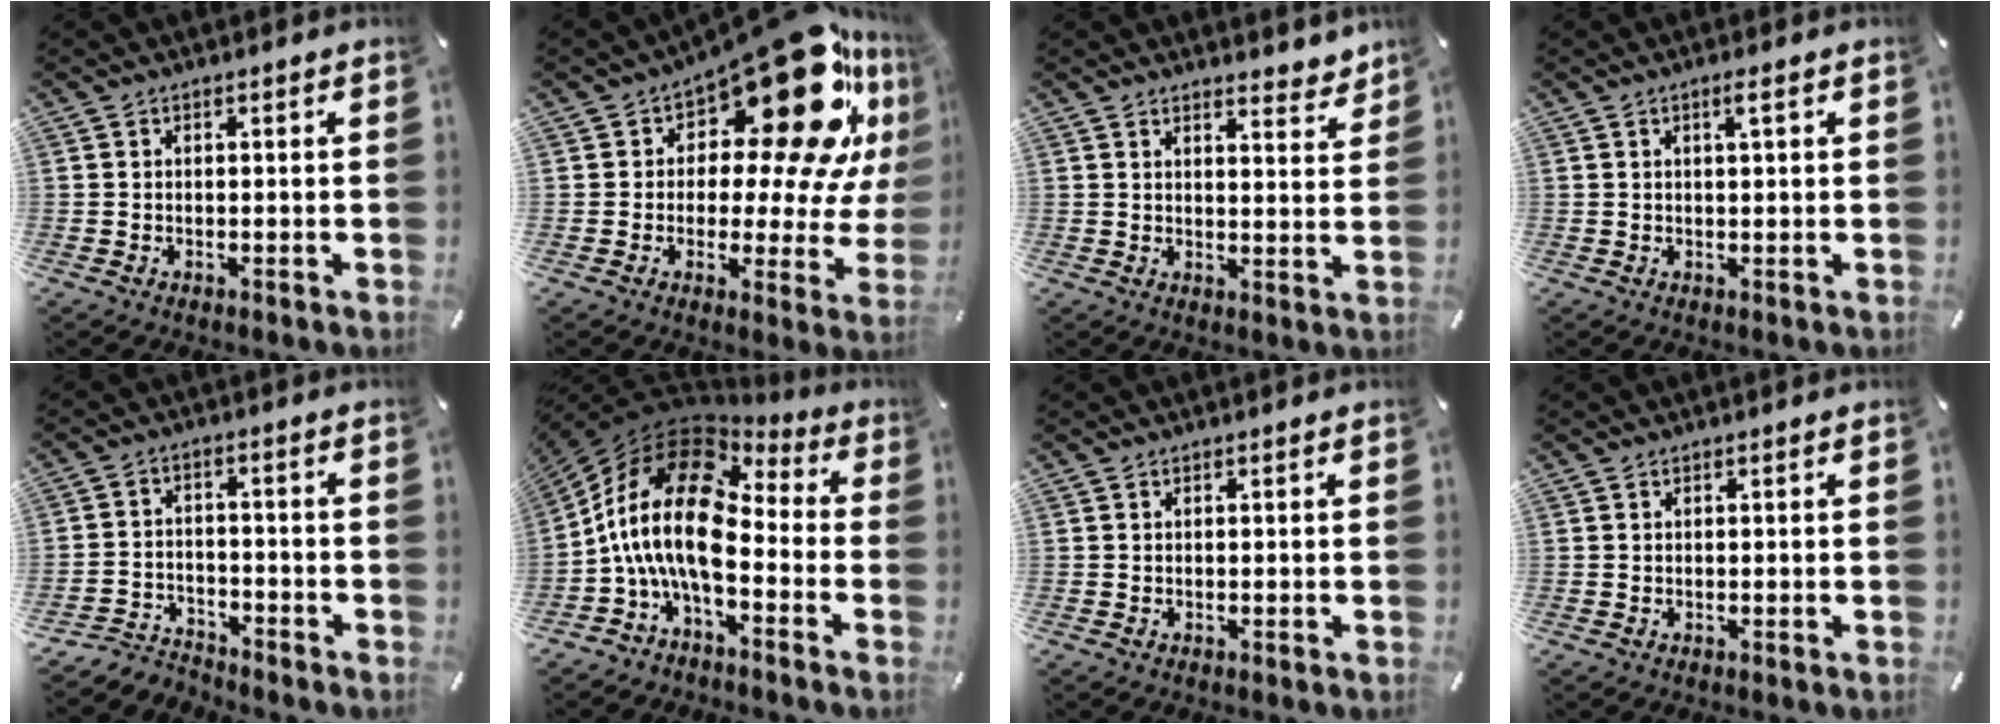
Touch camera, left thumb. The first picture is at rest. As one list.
[{"total": 25.5, "force": [12.5, 10.7, 19.5], "torque": [-0.257, -0.096, 0.209]}, {"total": 3.9, "force": [3.7, 1.1, 0.5], "torque": [0.002, -0.031, 0.065]}, {"total": 2.4, "force": [0.9, 0.3, 2.2], "torque": [-0.045, 0.002, 0.014]}, {"total": 5.2, "force": [-4.7, 1.9, 0.9], "torque": [-0.024, 0.016, -0.095]}, {"total": 19.4, "force": [-2.4, 10.8, 15.9], "torque": [-0.346, 0.011, -0.047]}, {"total": 0.0}, {"total": 0.0}]